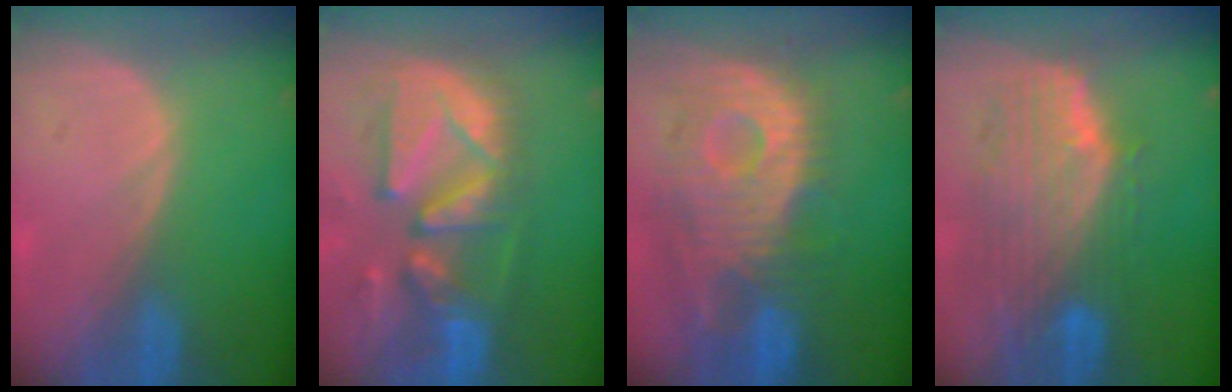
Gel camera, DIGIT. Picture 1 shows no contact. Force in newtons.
{"total": 13.3, "press": 11.5, "slide": 6.7}
{"total": 12.5, "press": 11.0, "slide": 5.9}
{"total": 10.0, "press": 8.9, "slide": 4.7}